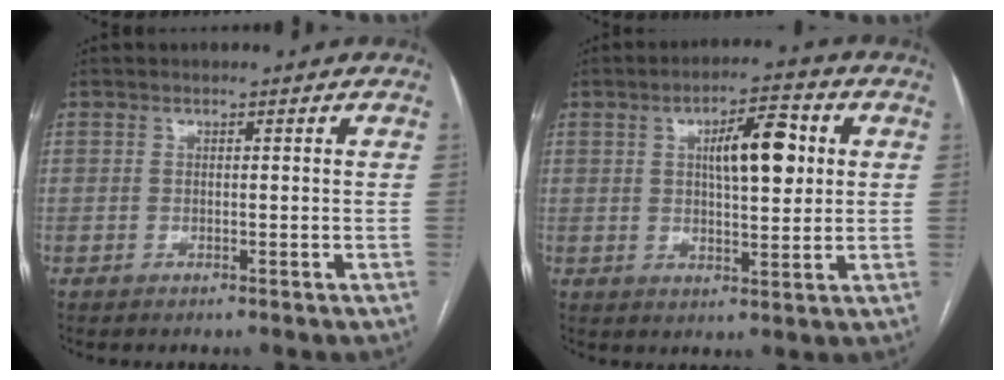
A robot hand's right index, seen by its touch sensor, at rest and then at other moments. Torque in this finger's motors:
{"motor_torque": [0.60, 0.44, 0.24, 0.10]}